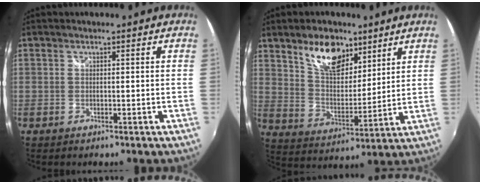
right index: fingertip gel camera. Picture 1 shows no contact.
{"total": 12.3, "force": [7.9, 6.4, 6.8], "torque": [-0.111, 0.005, 0.146]}